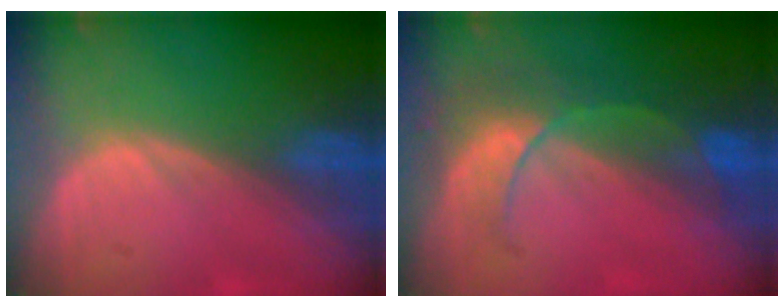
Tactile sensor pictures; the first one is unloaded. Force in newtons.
{"total": 8.0, "press": 7.1, "slide": 3.8}